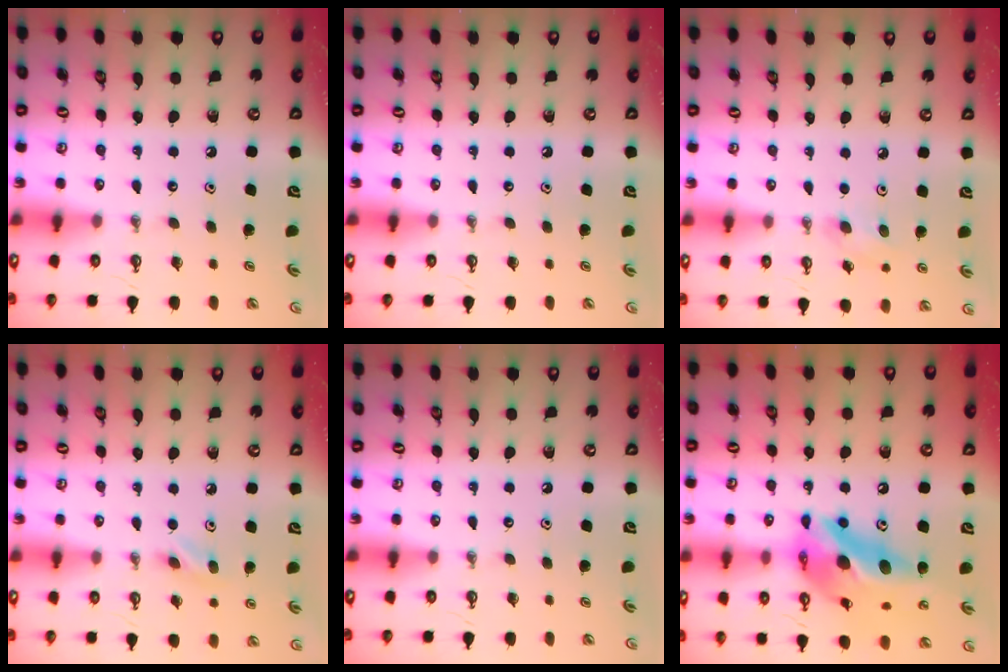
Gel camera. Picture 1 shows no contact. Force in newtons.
{"total": 0.0}
{"total": 6.0, "press": 4.7, "slide": 3.7}
{"total": 5.0, "press": 4.8, "slide": 1.4}
{"total": 0.0}
{"total": 20.2, "press": 19.9, "slide": 3.7}